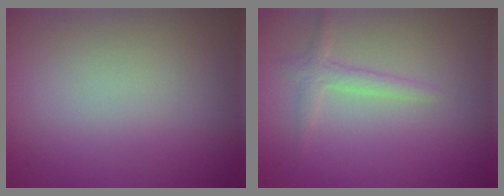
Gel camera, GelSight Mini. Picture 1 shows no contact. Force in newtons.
{"total": 1.6, "press": 1.6, "slide": 0.1}